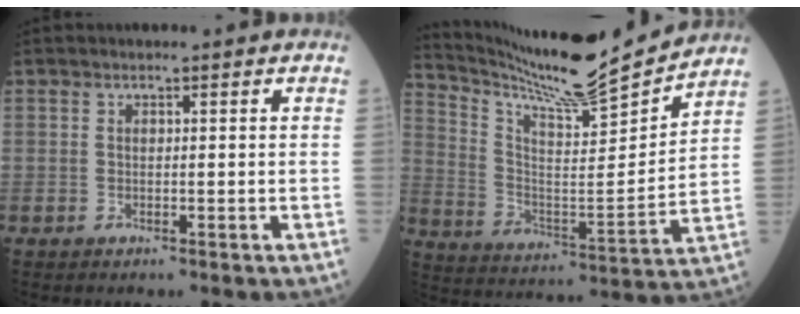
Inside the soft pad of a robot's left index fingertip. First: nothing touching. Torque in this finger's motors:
{"motor_torque": [0.26, -0.64, 0.33, 0.10]}